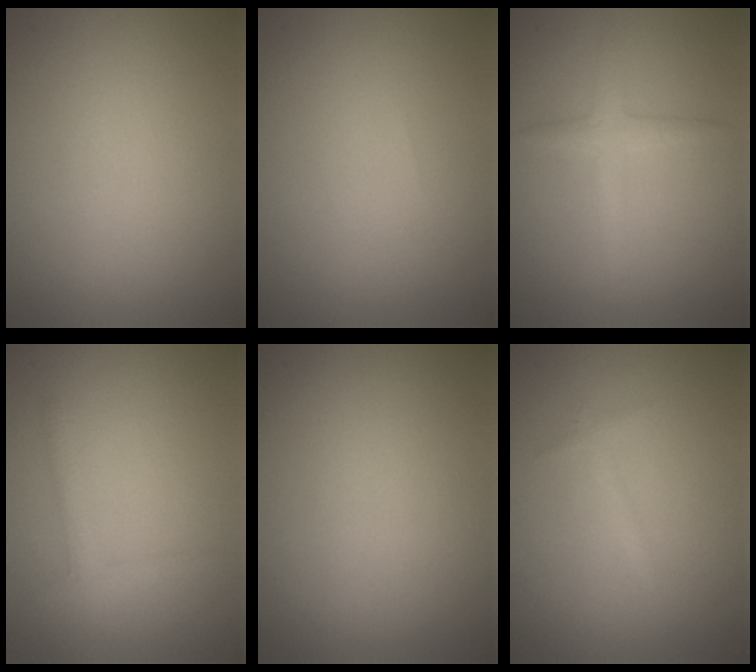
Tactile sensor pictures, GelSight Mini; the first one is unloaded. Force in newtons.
{"total": 0.0}
{"total": 1.9, "press": 1.9, "slide": 0.1}
{"total": 1.5, "press": 1.5, "slide": 0.1}
{"total": 0.0}
{"total": 0.7, "press": 0.7, "slide": 0.1}